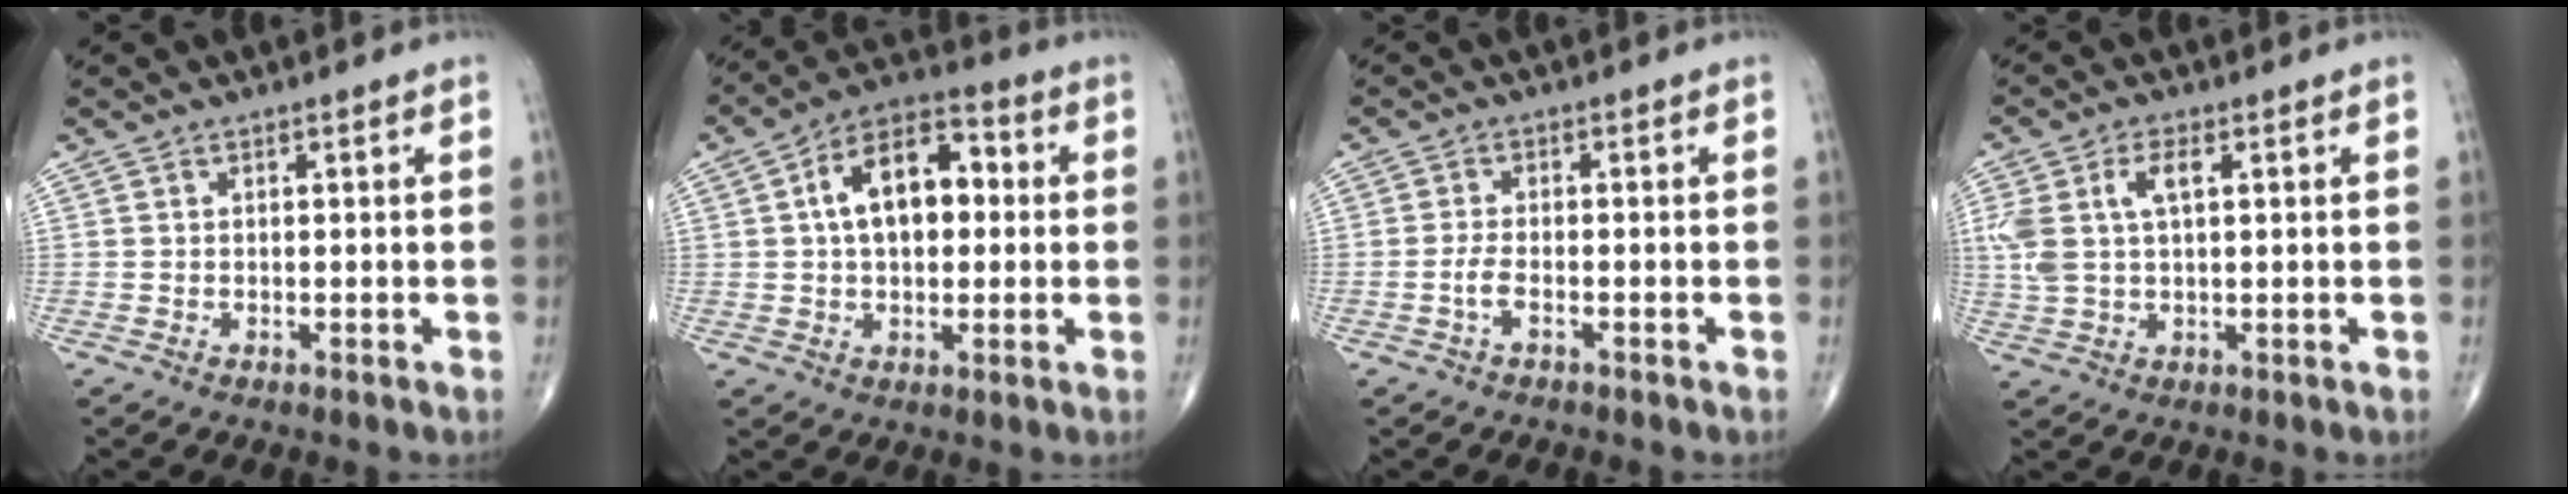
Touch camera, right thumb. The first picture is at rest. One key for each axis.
{"total": 13.5, "fx": 1.7, "fy": 8.1, "fz": 10.7, "tx": -0.155, "ty": 0.028, "tz": 0.017}
{"total": 2.4, "fx": -1.1, "fy": 0.9, "fz": 2.0, "tx": -0.047, "ty": 0.010, "tz": -0.022}
{"total": 7.8, "fx": 2.0, "fy": 3.9, "fz": 6.5, "tx": -0.157, "ty": 0.015, "tz": 0.042}